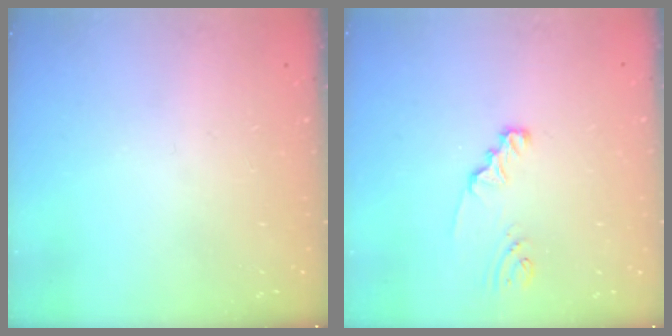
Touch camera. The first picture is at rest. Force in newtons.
{"total": 2.1, "press": 2.1, "slide": 0.2}